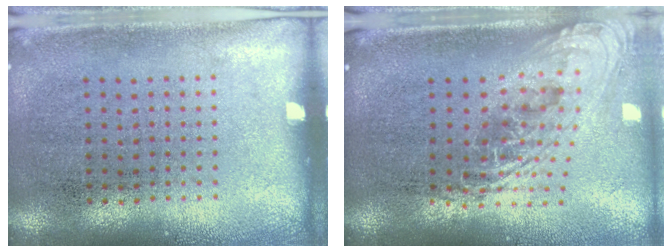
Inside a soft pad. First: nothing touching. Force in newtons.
{"total": 2.2, "press": 1.6, "slide": 1.5}